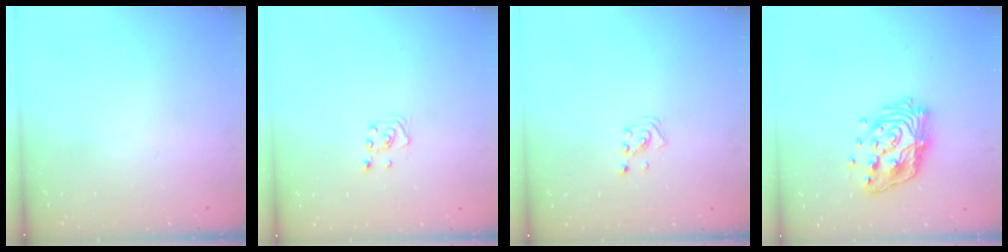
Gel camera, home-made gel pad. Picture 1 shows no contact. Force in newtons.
{"total": 3.0, "press": 2.9, "slide": 0.3}
{"total": 1.9, "press": 1.9, "slide": 0.1}
{"total": 16.7, "press": 16.7, "slide": 1.4}